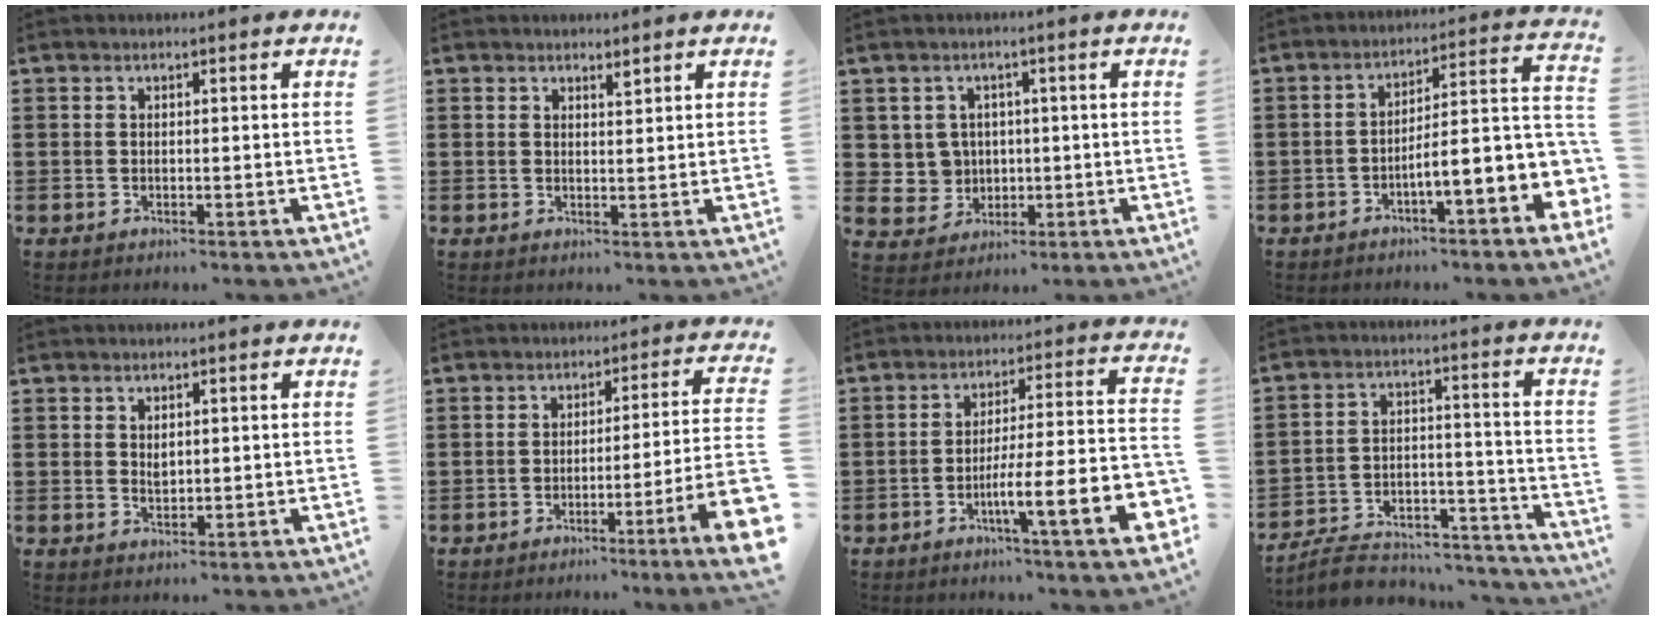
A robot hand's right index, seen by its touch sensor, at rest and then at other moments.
{"total": 1.3, "force": [1.2, 0.2, 0.4], "torque": [0.000, -0.004, 0.021]}
{"total": 3.9, "force": [0.6, 3.7, 0.7], "torque": [-0.033, 0.012, 0.011]}
{"total": 7.1, "force": [-3.2, 0.7, 6.3], "torque": [-0.101, -0.030, -0.065]}
{"total": 1.3, "force": [0.6, 0.7, 0.9], "torque": [-0.018, 0.003, 0.012]}
{"total": 5.7, "force": [-2.9, -0.5, 4.9], "torque": [-0.086, -0.028, -0.060]}
{"total": 10.9, "force": [-4.9, 0.9, 9.7], "torque": [-0.161, -0.012, -0.088]}
{"total": 7.3, "force": [-6.6, 2.3, 2.1], "torque": [-0.040, 0.017, -0.126]}